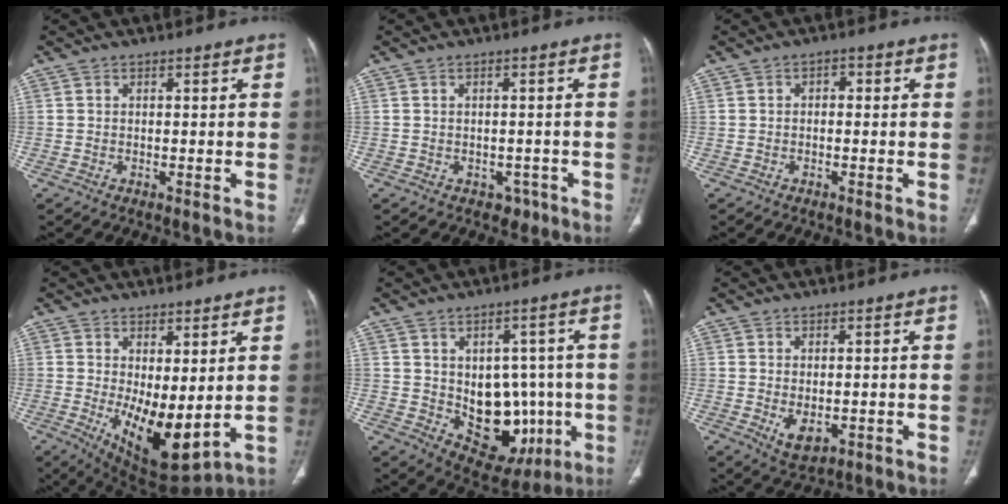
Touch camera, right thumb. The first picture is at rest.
{"total": 2.5, "force": [-1.3, 2.0, 0.9], "torque": [0.005, 0.007, -0.011]}
{"total": 1.8, "force": [0.1, 1.2, 1.2], "torque": [-0.008, 0.006, -0.006]}
{"total": 11.9, "force": [0.0, 5.1, 10.8], "torque": [-0.166, -0.031, 0.020]}
{"total": 15.5, "force": [-2.1, 10.7, 11.1], "torque": [-0.096, 0.008, 0.003]}
{"total": 4.5, "force": [-0.9, 2.6, 3.6], "torque": [-0.054, -0.008, -0.001]}